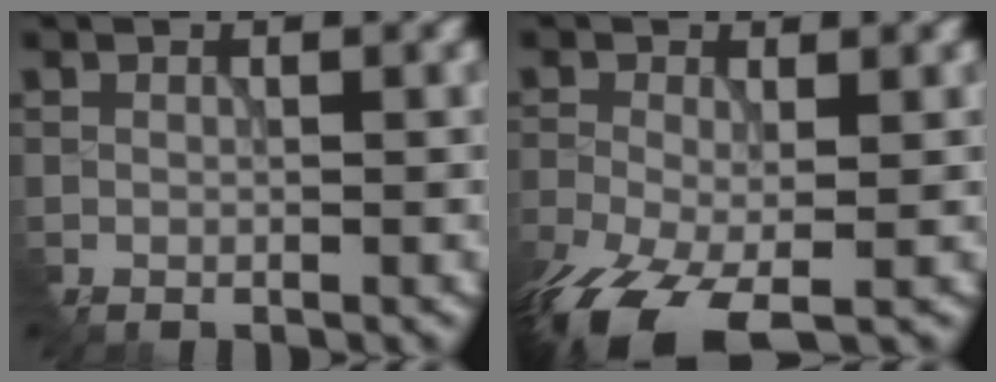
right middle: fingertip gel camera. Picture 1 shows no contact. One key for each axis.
{"total": 8.9, "fx": -5.3, "fy": 3.8, "fz": 6.1, "tx": -0.147, "ty": -0.046, "tz": -0.092}